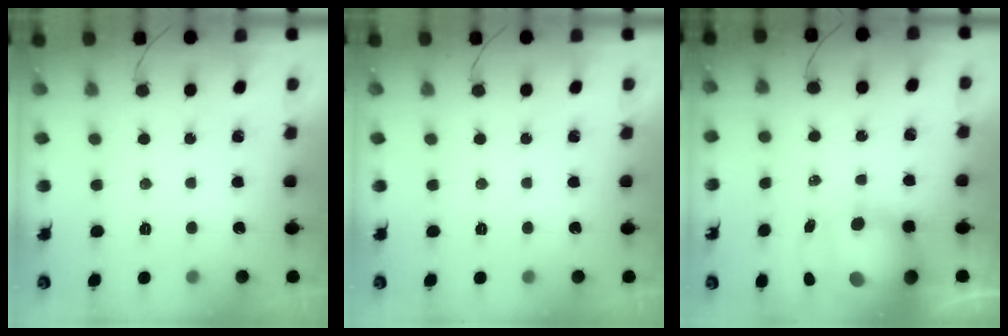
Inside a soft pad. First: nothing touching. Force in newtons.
{"total": 0.0}
{"total": 13.0, "press": 12.7, "slide": 3.0}